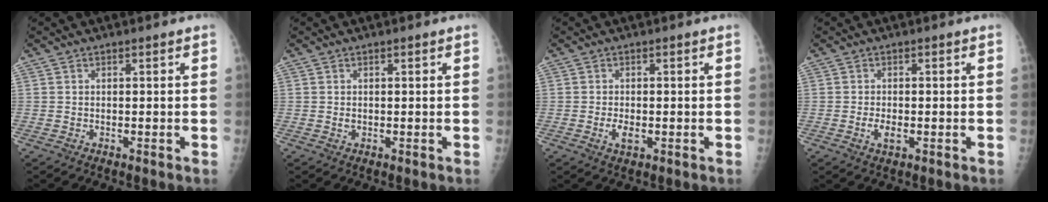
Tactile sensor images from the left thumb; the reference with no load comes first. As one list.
[{"total": 0.7, "force": [0.1, 0.5, 0.5], "torque": [-0.004, 0.000, 0.003]}, {"total": 2.5, "force": [-0.7, 1.4, 2.0], "torque": [-0.036, -0.001, -0.011]}, {"total": 2.4, "force": [-0.7, 1.2, 1.9], "torque": [-0.036, 0.000, -0.012]}]